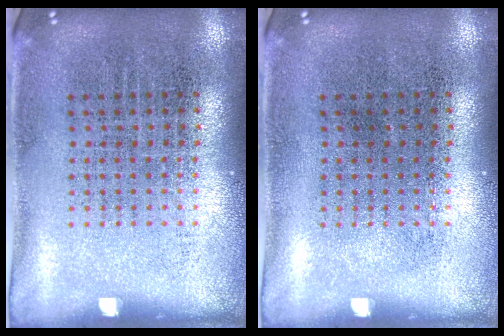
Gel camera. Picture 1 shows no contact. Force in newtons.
{"total": 0.0}